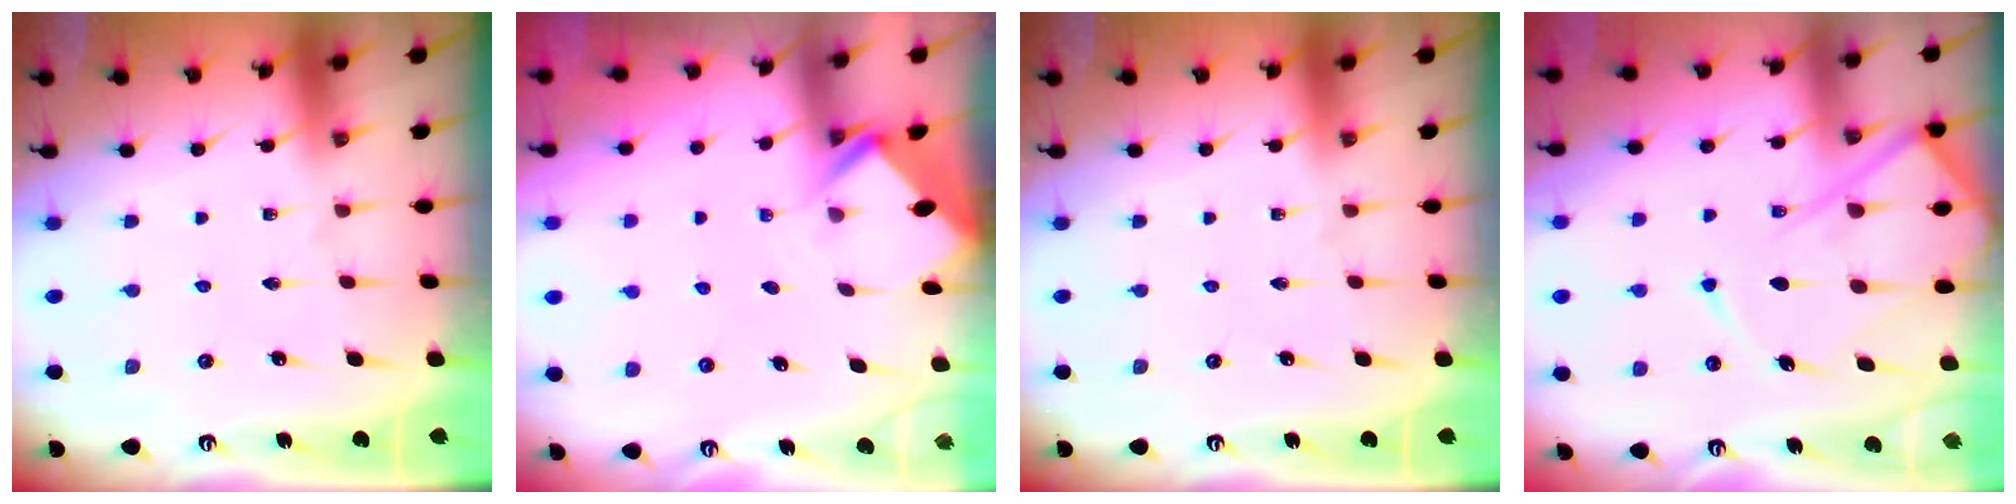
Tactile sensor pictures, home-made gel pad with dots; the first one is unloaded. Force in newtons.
{"total": 2.8, "press": 2.8, "slide": 0.2}
{"total": 0.0}
{"total": 14.2, "press": 14.1, "slide": 1.4}